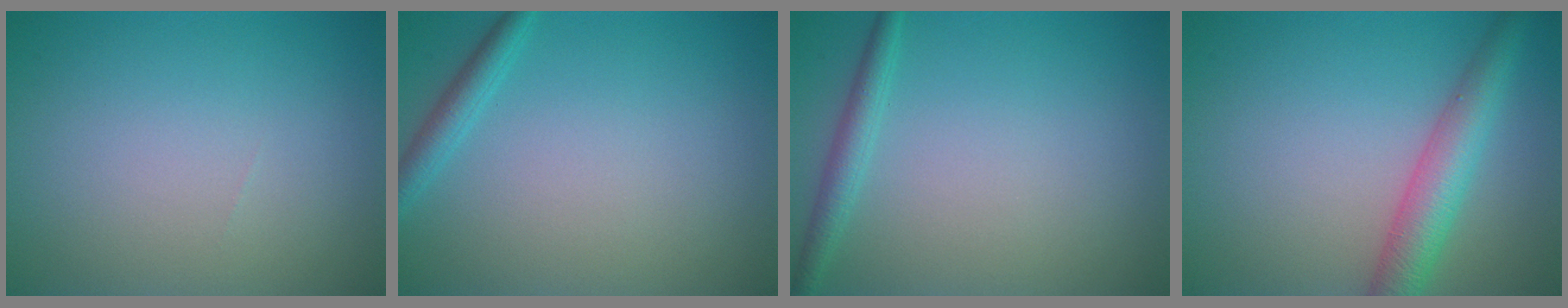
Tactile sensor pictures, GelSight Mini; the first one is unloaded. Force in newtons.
{"total": 1.8, "press": 1.8, "slide": 0.1}
{"total": 1.8, "press": 1.8, "slide": 0.1}
{"total": 4.5, "press": 4.5, "slide": 0.1}